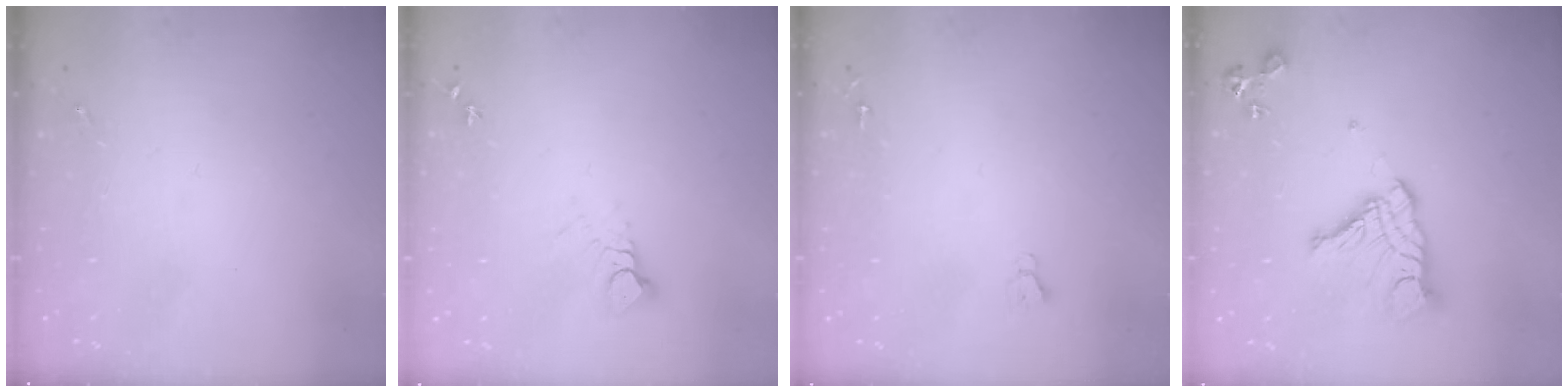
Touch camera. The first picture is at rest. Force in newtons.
{"total": 4.0, "press": 3.9, "slide": 0.4}
{"total": 2.7, "press": 2.7, "slide": 0.0}
{"total": 14.4, "press": 14.3, "slide": 1.3}